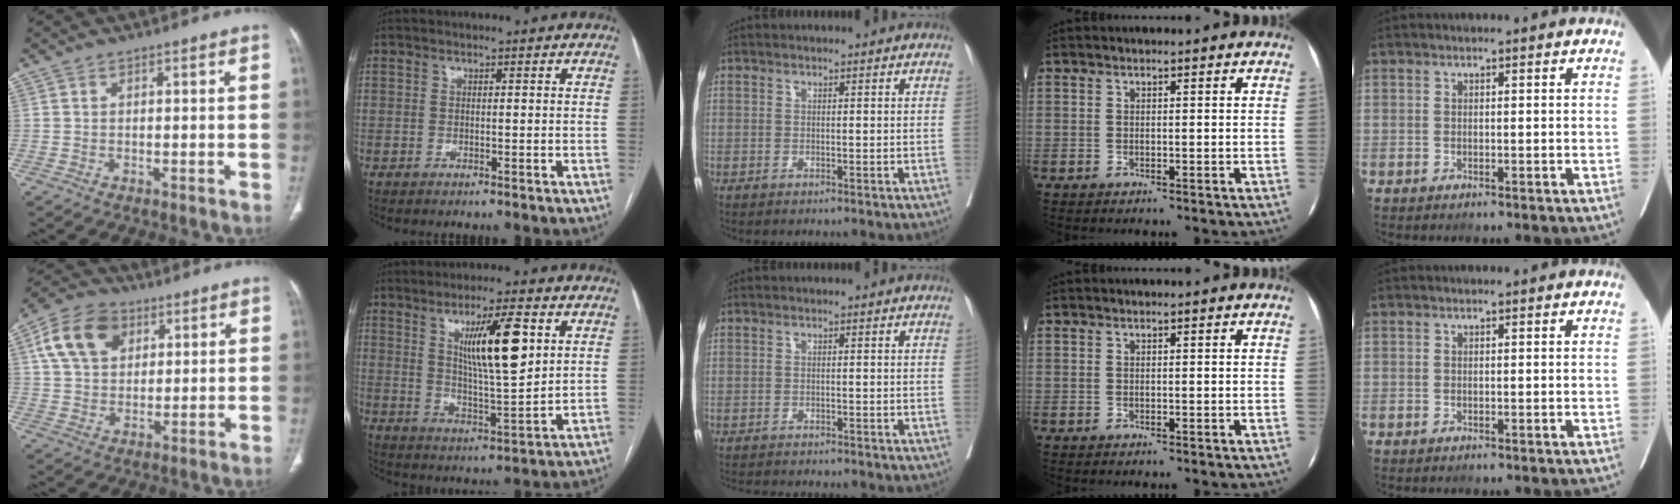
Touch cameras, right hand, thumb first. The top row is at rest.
{"thumb": {"total": 12.4, "force": [4.8, 8.7, 7.3], "torque": [-0.118, -0.001, 0.084]}, "index": {"total": 11.3, "force": [4.0, 1.4, 10.5], "torque": [-0.177, -0.005, 0.071]}, "middle": {"total": 5.8, "force": [-5.5, 0.6, 1.7], "torque": [-0.017, -0.009, -0.082]}}